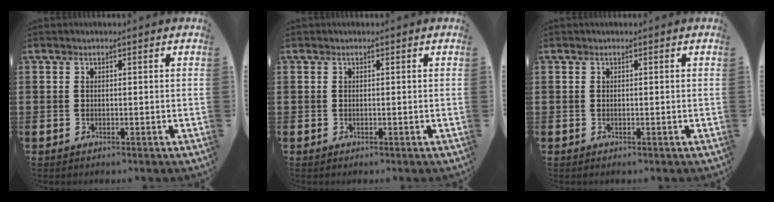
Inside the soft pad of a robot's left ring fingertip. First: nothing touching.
{"total": 0.0}
{"total": 0.0}